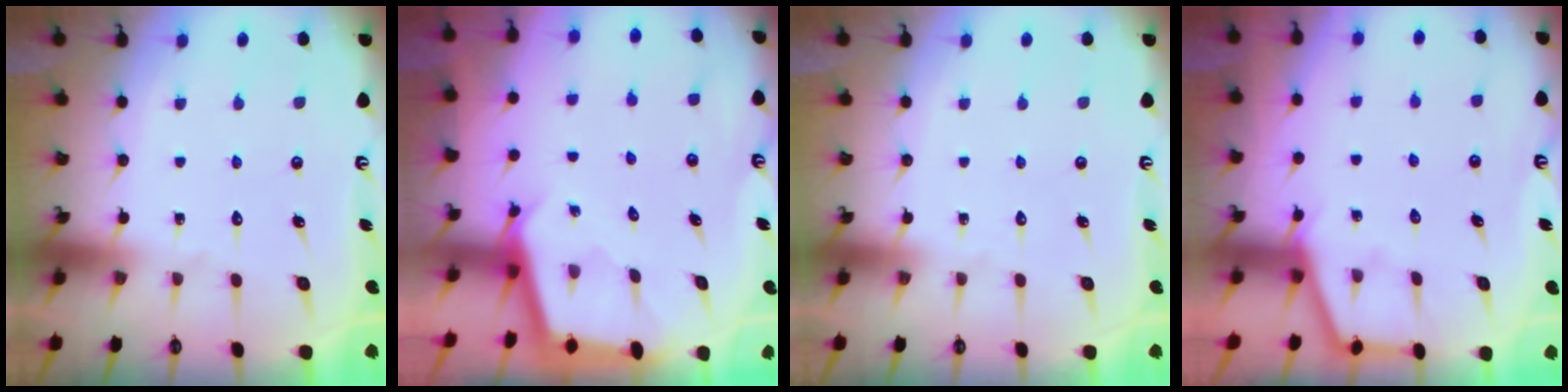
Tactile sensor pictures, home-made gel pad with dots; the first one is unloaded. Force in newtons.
{"total": 2.4, "press": 2.4, "slide": 0.2}
{"total": 0.0}
{"total": 3.5, "press": 3.5, "slide": 0.4}